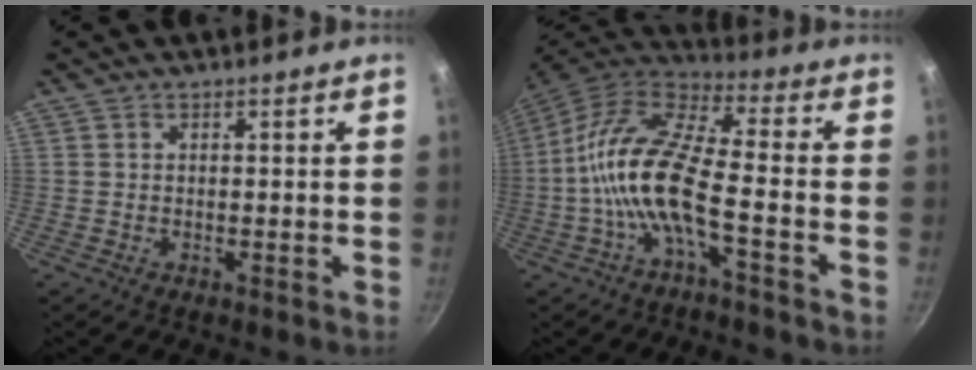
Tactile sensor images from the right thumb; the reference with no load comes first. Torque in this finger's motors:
{"motor_torque": [0.91, 0.62, 2.04, -0.74, 0.79]}